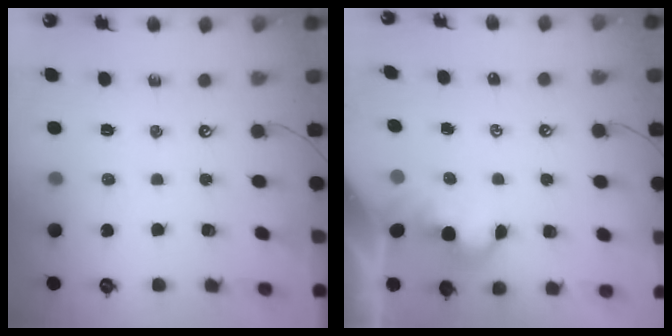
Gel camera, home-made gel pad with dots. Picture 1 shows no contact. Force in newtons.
{"total": 2.1, "press": 2.1, "slide": 0.3}